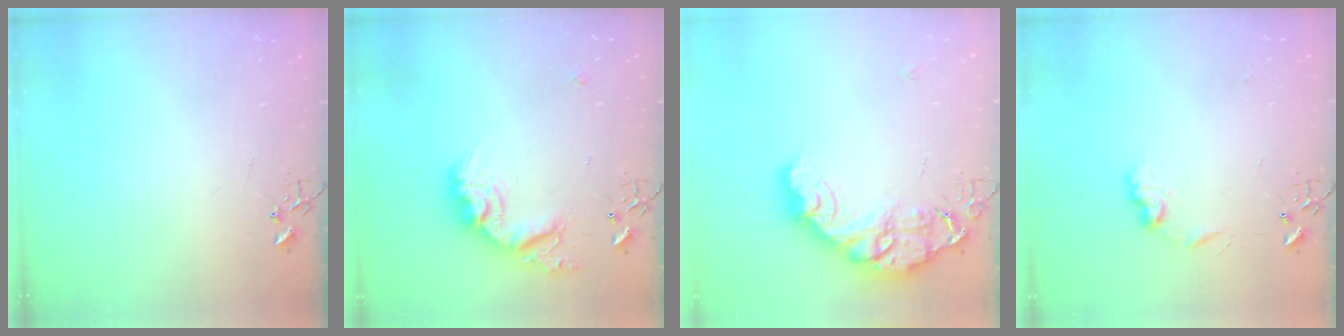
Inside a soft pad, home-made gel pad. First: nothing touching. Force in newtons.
{"total": 17.9, "press": 17.8, "slide": 1.1}
{"total": 18.2, "press": 18.2, "slide": 1.3}
{"total": 8.4, "press": 8.4, "slide": 0.3}